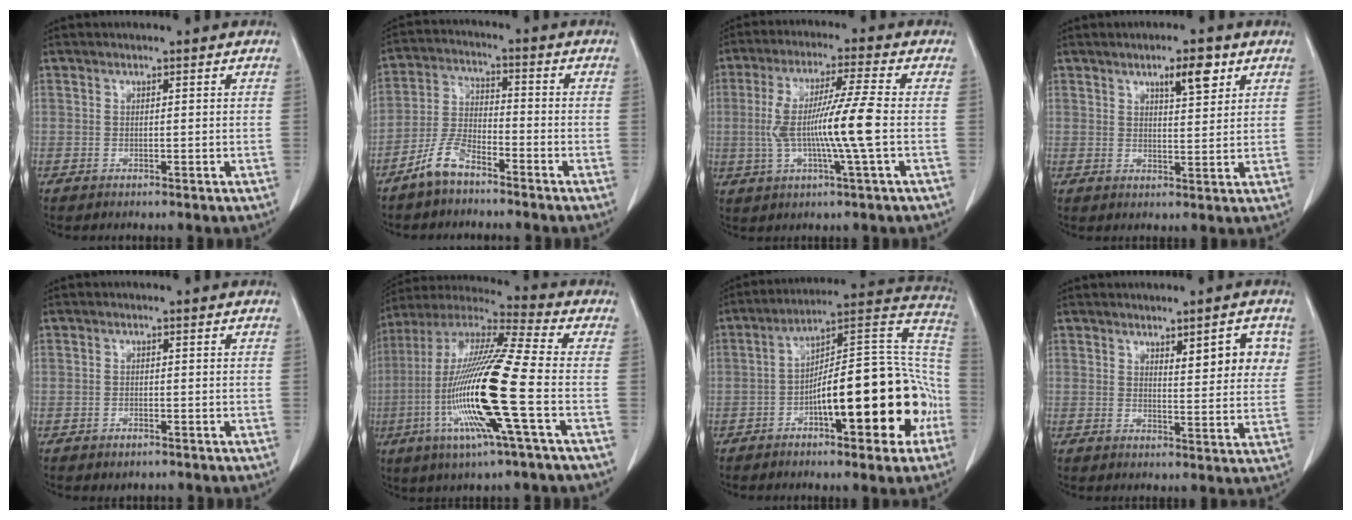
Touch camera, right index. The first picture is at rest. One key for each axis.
{"total": 6.5, "fx": -5.0, "fy": 2.2, "fz": 3.6, "tx": -0.086, "ty": 0.000, "tz": -0.102}
{"total": 11.0, "fx": -1.0, "fy": -0.7, "fz": 11.0, "tx": -0.218, "ty": 0.002, "tz": -0.020}
{"total": 5.1, "fx": 2.9, "fy": 1.3, "fz": 4.0, "tx": -0.064, "ty": 0.001, "tz": 0.047}
{"total": 1.2, "fx": -0.8, "fy": 0.7, "fz": 0.6, "tx": -0.012, "ty": 0.001, "tz": -0.006}
{"total": 19.9, "fx": -4.8, "fy": 0.2, "fz": 19.3, "tx": -0.398, "ty": -0.016, "tz": -0.102}
{"total": 21.5, "fx": -6.3, "fy": 5.5, "fz": 19.8, "tx": -0.239, "ty": 0.042, "tz": -0.079}
{"total": 6.3, "fx": 2.7, "fy": 1.6, "fz": 5.5, "tx": -0.070, "ty": -0.002, "tz": 0.037}